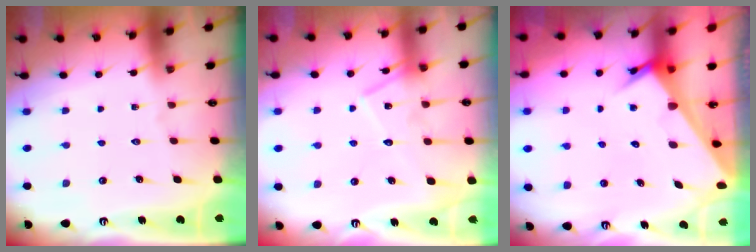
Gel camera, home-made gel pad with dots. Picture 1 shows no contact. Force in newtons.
{"total": 14.0, "press": 14.0, "slide": 1.0}
{"total": 3.6, "press": 3.5, "slide": 0.2}